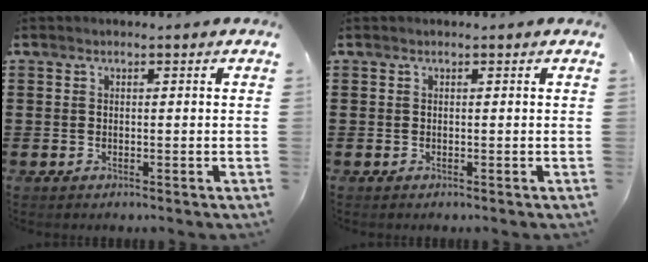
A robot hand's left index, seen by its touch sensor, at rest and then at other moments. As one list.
[{"total": 0.0}]